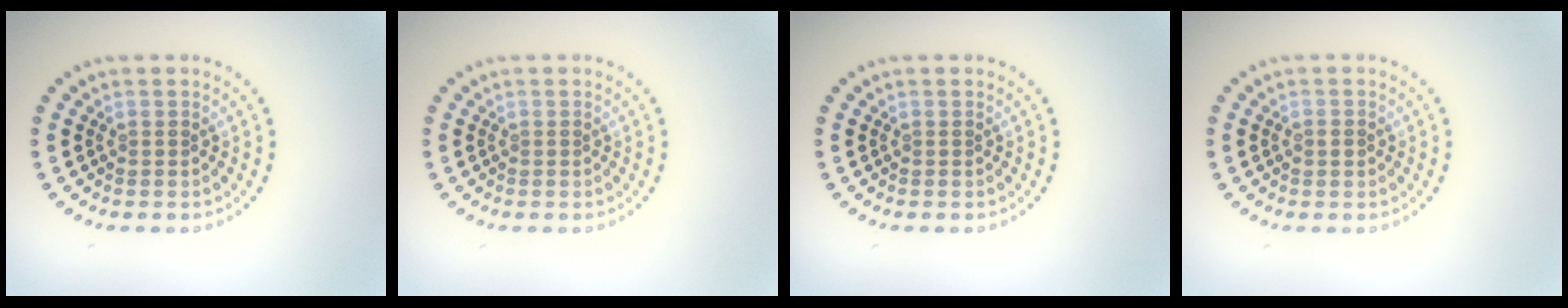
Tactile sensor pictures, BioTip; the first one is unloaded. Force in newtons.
{"total": 0.0}
{"total": 0.0}
{"total": 1.1, "press": 1.1, "slide": 0.1}